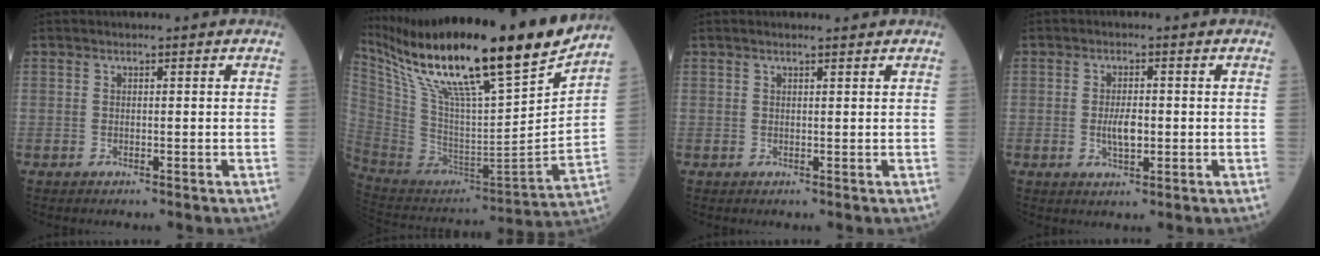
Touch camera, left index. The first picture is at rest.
{"total": 27.4, "force": [21.1, 1.9, 17.4], "torque": [-0.314, -0.026, 0.358]}
{"total": 1.8, "force": [1.6, 0.0, 0.8], "torque": [-0.012, 0.014, 0.025]}
{"total": 3.5, "force": [-0.4, 1.3, 3.2], "torque": [-0.063, -0.001, -0.007]}